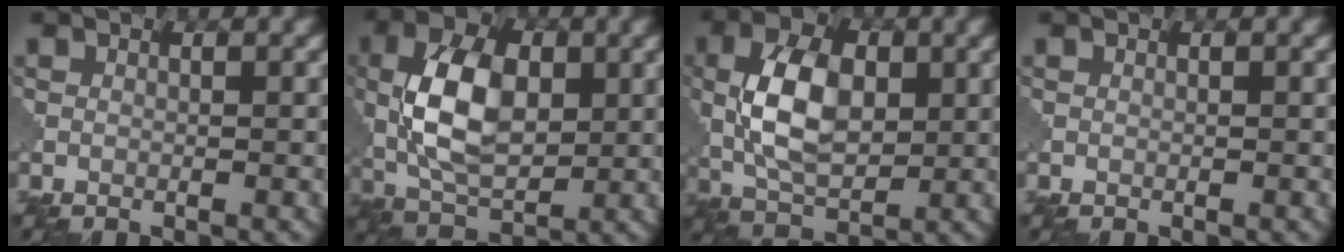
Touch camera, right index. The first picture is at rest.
{"total": 8.4, "force": [0.9, 5.1, 6.6], "torque": [-0.134, 0.003, 0.014]}
{"total": 7.2, "force": [0.8, 4.4, 5.7], "torque": [-0.117, 0.001, 0.014]}
{"total": 0.0}